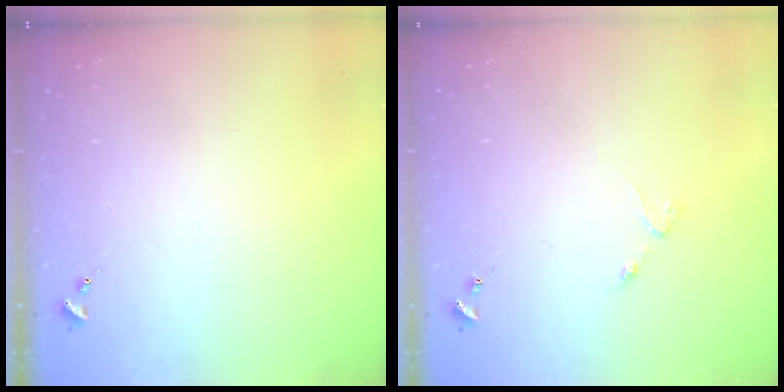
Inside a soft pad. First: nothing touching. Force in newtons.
{"total": 2.5, "press": 2.4, "slide": 0.4}